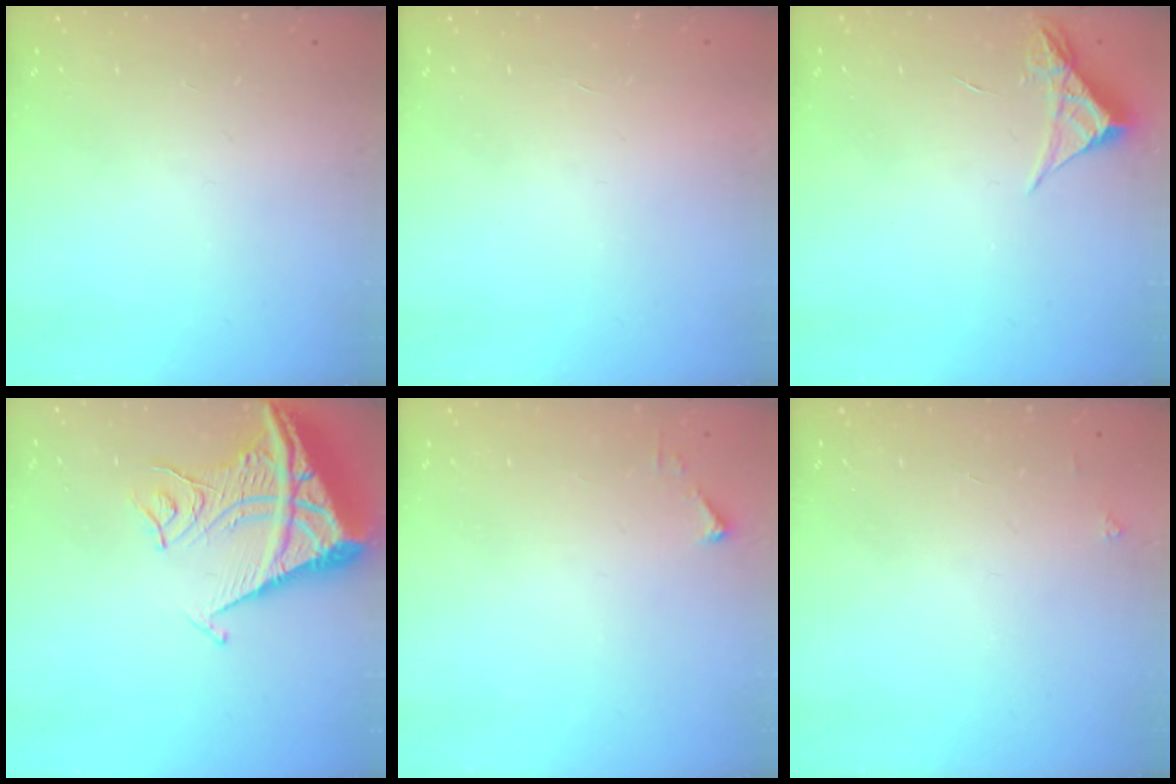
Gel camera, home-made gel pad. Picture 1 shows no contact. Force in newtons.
{"total": 1.6, "press": 1.6, "slide": 0.1}
{"total": 4.2, "press": 4.2, "slide": 0.4}
{"total": 16.6, "press": 16.4, "slide": 2.0}
{"total": 2.7, "press": 2.7, "slide": 0.3}
{"total": 3.8, "press": 3.8, "slide": 0.4}